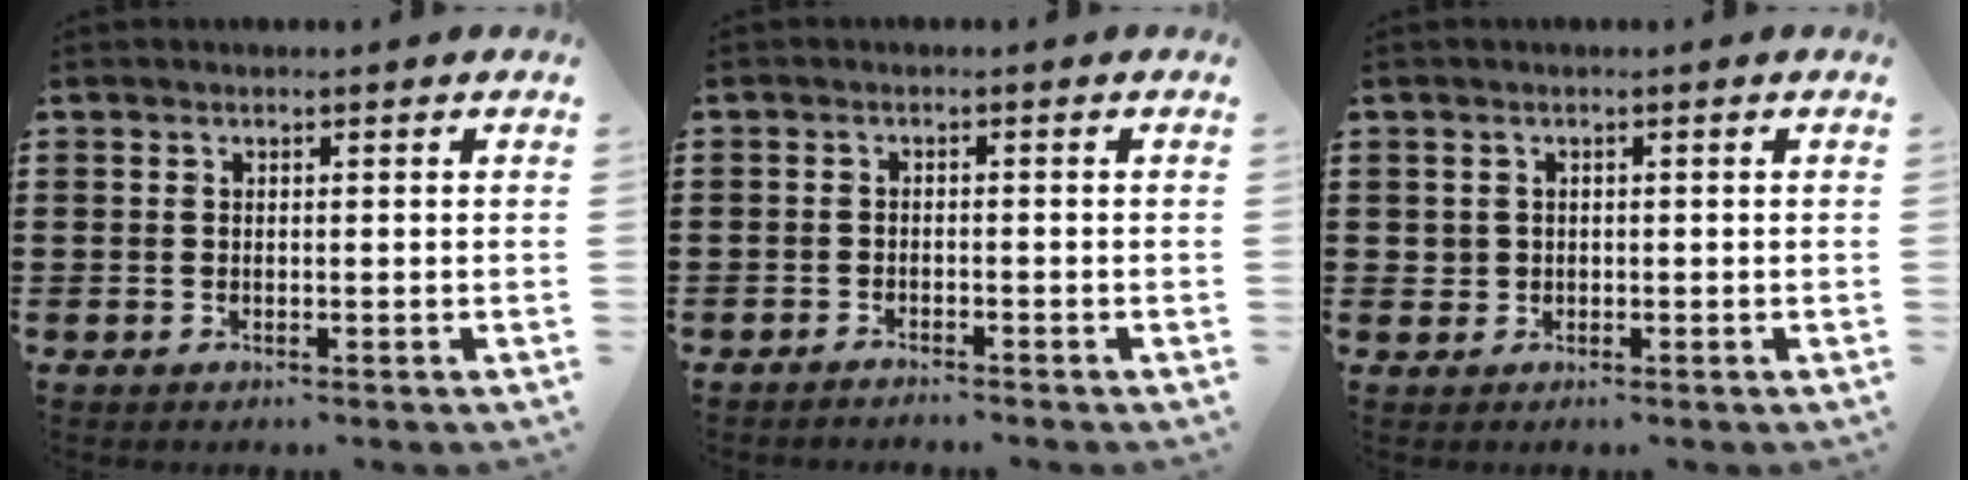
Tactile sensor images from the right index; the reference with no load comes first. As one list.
[{"total": 1.1, "force": [-1.1, 0.1, -0.1], "torque": [-0.002, 0.006, -0.024]}, {"total": 1.3, "force": [0.3, 1.3, 0.1], "torque": [-0.006, 0.009, 0.003]}]